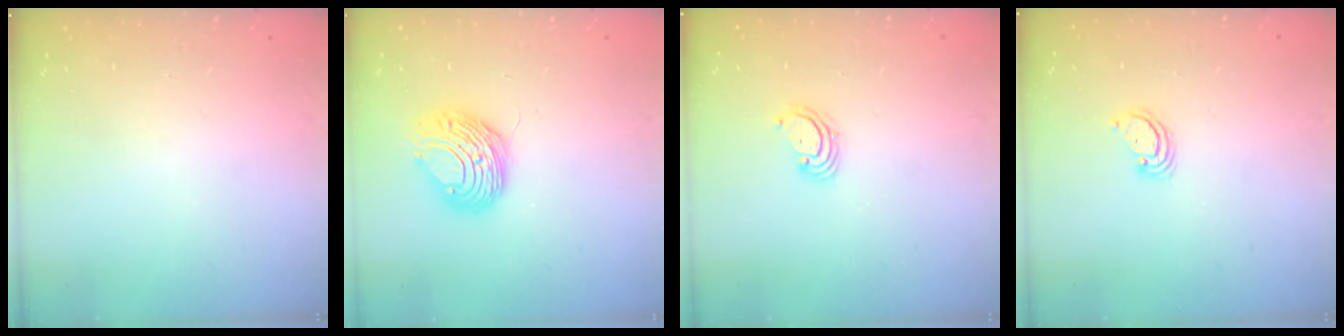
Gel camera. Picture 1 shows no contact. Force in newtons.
{"total": 10.0, "press": 9.9, "slide": 1.2}
{"total": 3.2, "press": 3.2, "slide": 0.3}
{"total": 2.6, "press": 2.6, "slide": 0.2}